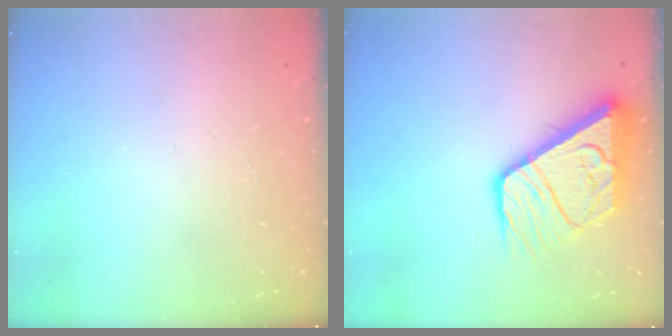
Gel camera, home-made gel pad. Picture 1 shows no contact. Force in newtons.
{"total": 14.9, "press": 14.8, "slide": 1.8}